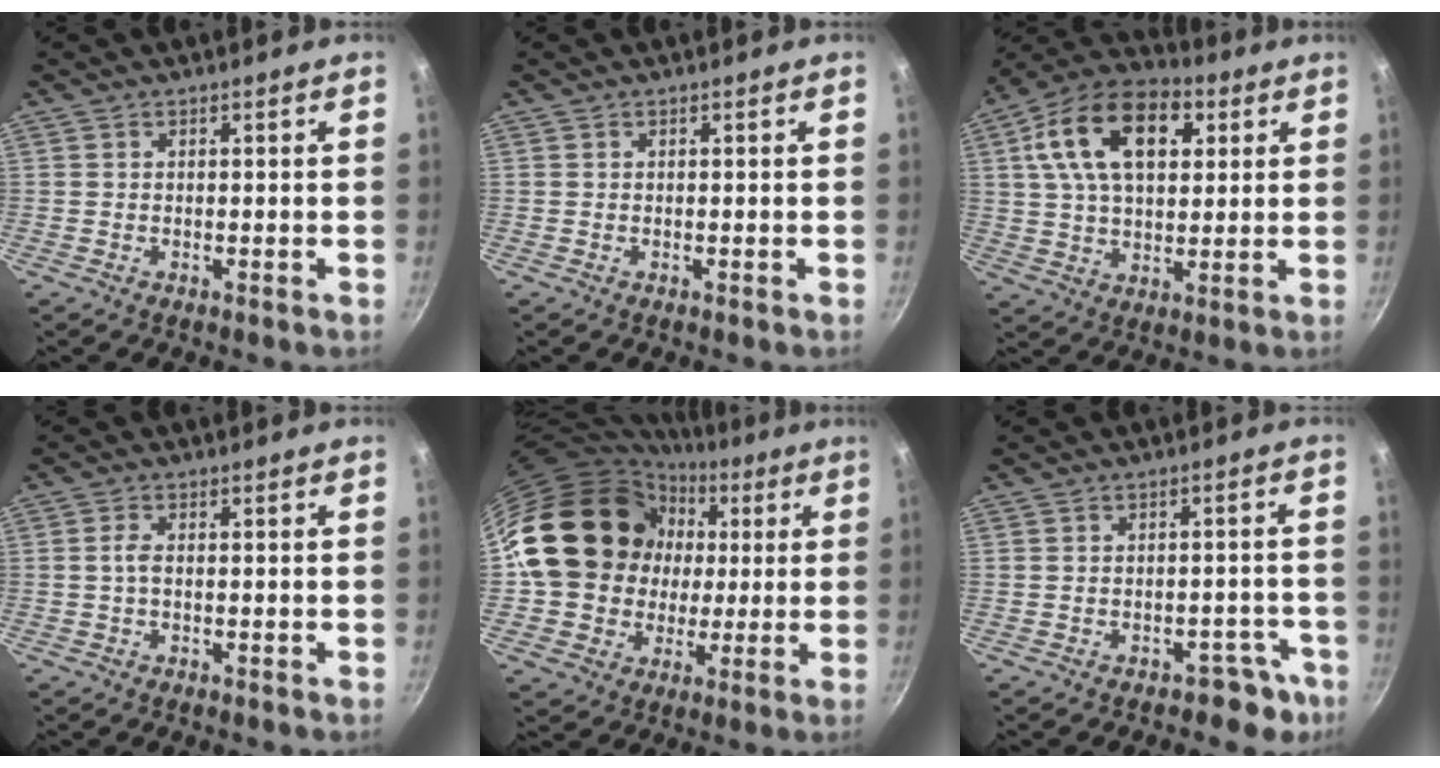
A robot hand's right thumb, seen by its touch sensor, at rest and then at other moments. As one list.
[{"total": 0.0}, {"total": 18.8, "force": [6.0, 11.5, 13.6], "torque": [-0.214, 0.006, 0.090]}, {"total": 1.9, "force": [-0.1, 0.9, 1.7], "torque": [-0.040, 0.006, -0.007]}, {"total": 20.4, "force": [2.3, 17.9, 9.4], "torque": [-0.142, 0.033, 0.050]}, {"total": 5.4, "force": [-3.4, 3.6, 1.9], "torque": [0.023, 0.053, -0.019]}]